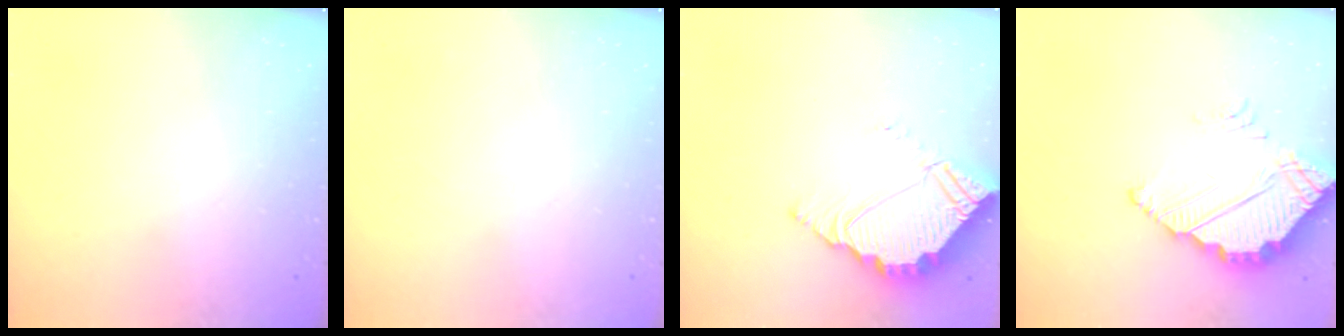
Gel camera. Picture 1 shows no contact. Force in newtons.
{"total": 0.0}
{"total": 5.4, "press": 5.4, "slide": 0.3}
{"total": 4.3, "press": 4.3, "slide": 0.3}